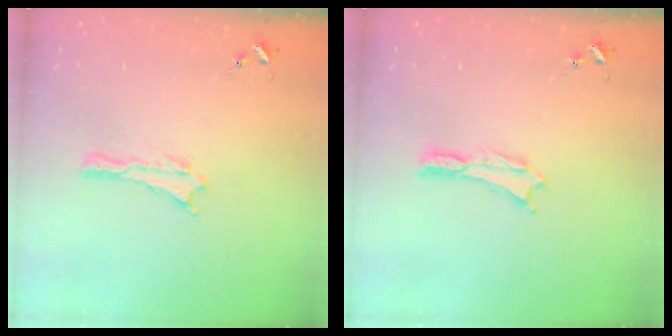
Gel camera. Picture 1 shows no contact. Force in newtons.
{"total": 0.0}